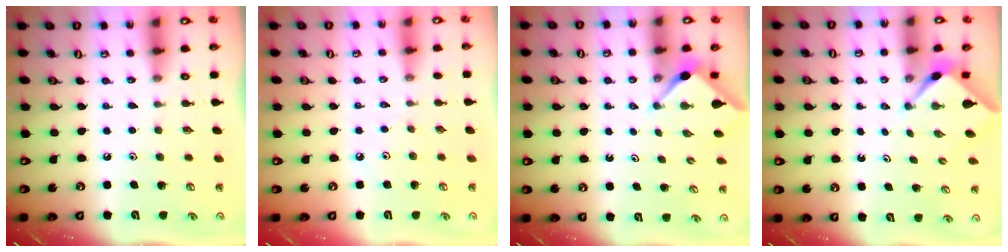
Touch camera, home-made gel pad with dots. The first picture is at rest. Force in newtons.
{"total": 1.9, "press": 1.9, "slide": 0.4}
{"total": 3.0, "press": 2.9, "slide": 0.3}
{"total": 2.2, "press": 2.2, "slide": 0.2}